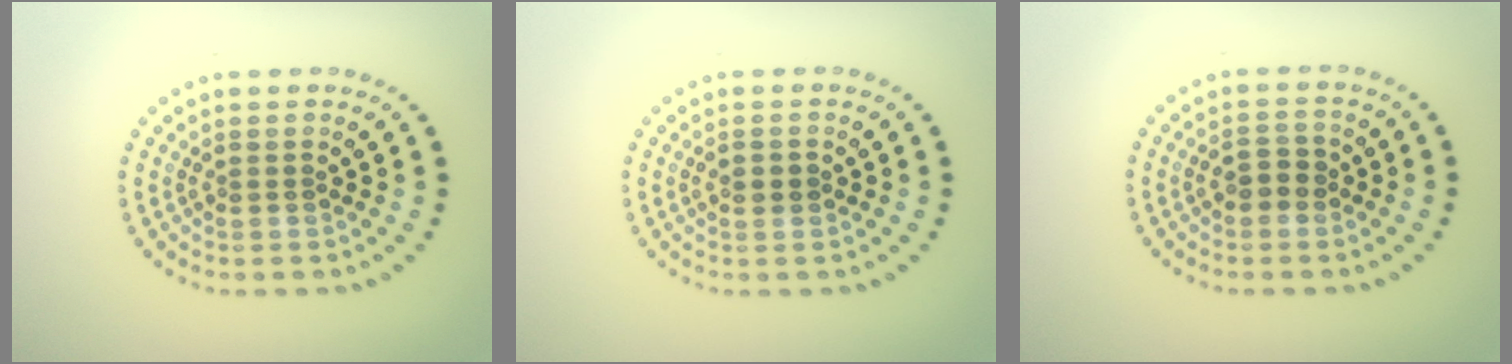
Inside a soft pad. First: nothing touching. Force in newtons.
{"total": 1.7, "press": 1.6, "slide": 0.2}
{"total": 2.0, "press": 2.0, "slide": 0.3}